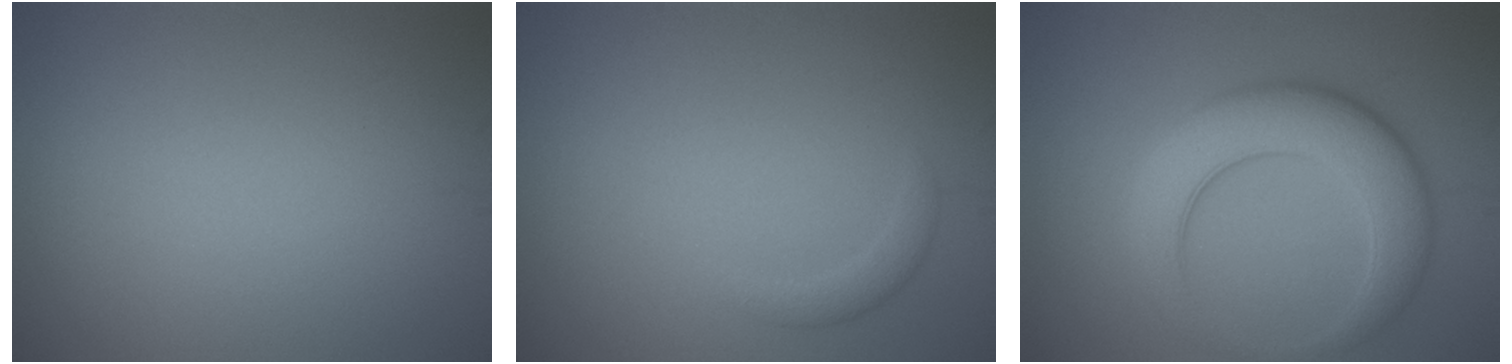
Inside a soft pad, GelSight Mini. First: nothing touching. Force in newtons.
{"total": 1.2, "press": 1.2, "slide": 0.1}
{"total": 6.9, "press": 6.9, "slide": 0.2}